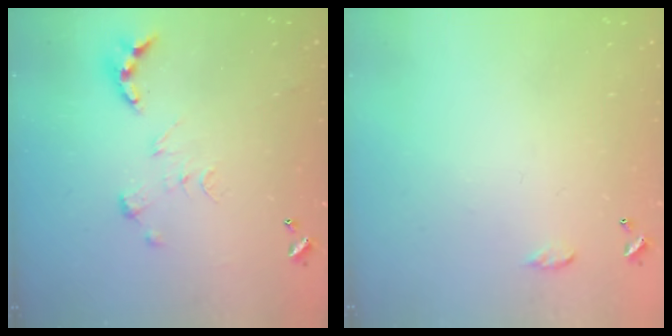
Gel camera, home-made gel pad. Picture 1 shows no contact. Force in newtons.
{"total": 4.7, "press": 4.7, "slide": 0.6}